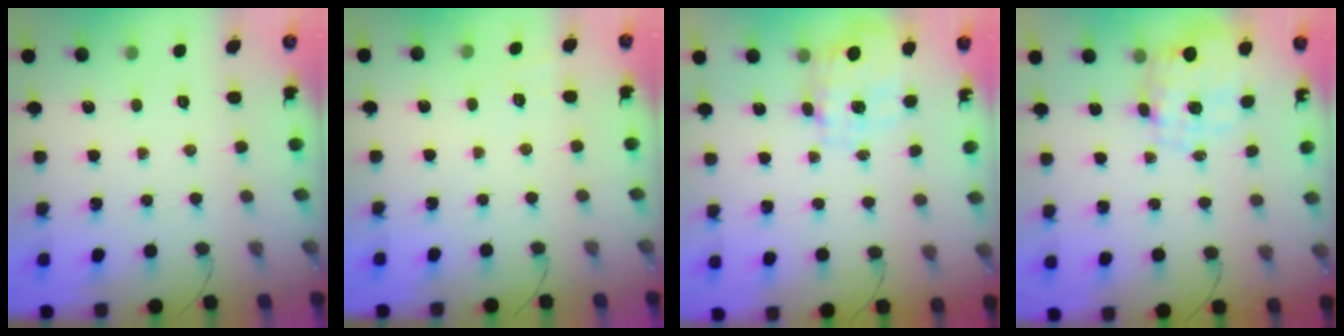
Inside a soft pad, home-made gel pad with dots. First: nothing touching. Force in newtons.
{"total": 6.2, "press": 5.9, "slide": 2.0}
{"total": 3.4, "press": 3.2, "slide": 1.1}
{"total": 2.9, "press": 2.7, "slide": 1.0}